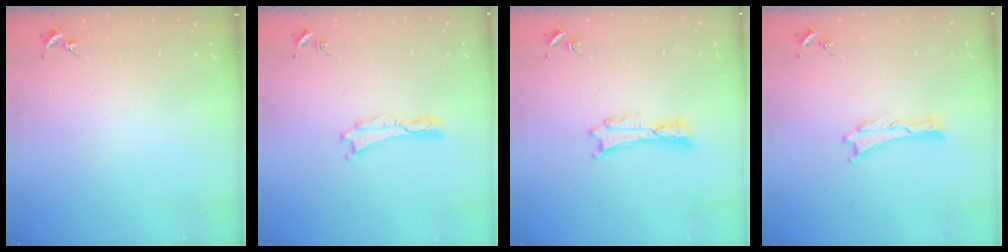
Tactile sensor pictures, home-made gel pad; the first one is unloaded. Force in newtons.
{"total": 0.0}
{"total": 0.6, "press": 0.6, "slide": 0.2}
{"total": 0.0}